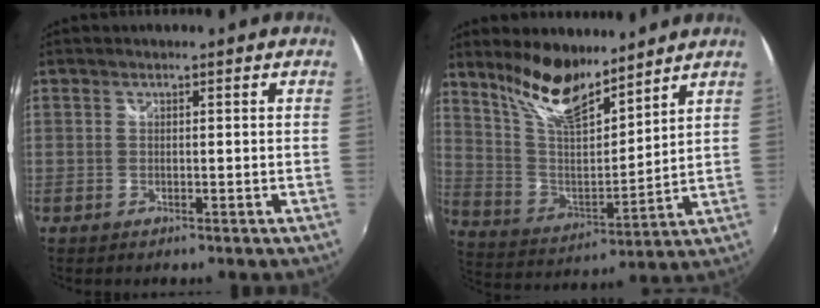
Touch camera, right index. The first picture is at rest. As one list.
[{"total": 14.2, "force": [11.0, 4.4, 7.8], "torque": [-0.152, -0.004, 0.215]}]